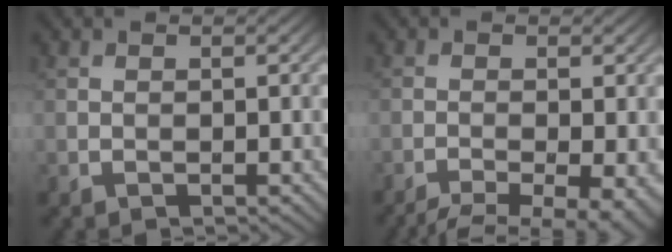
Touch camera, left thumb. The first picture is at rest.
{"total": 8.5, "force": [-6.0, 2.2, 5.6], "torque": [-0.090, -0.024, -0.076]}